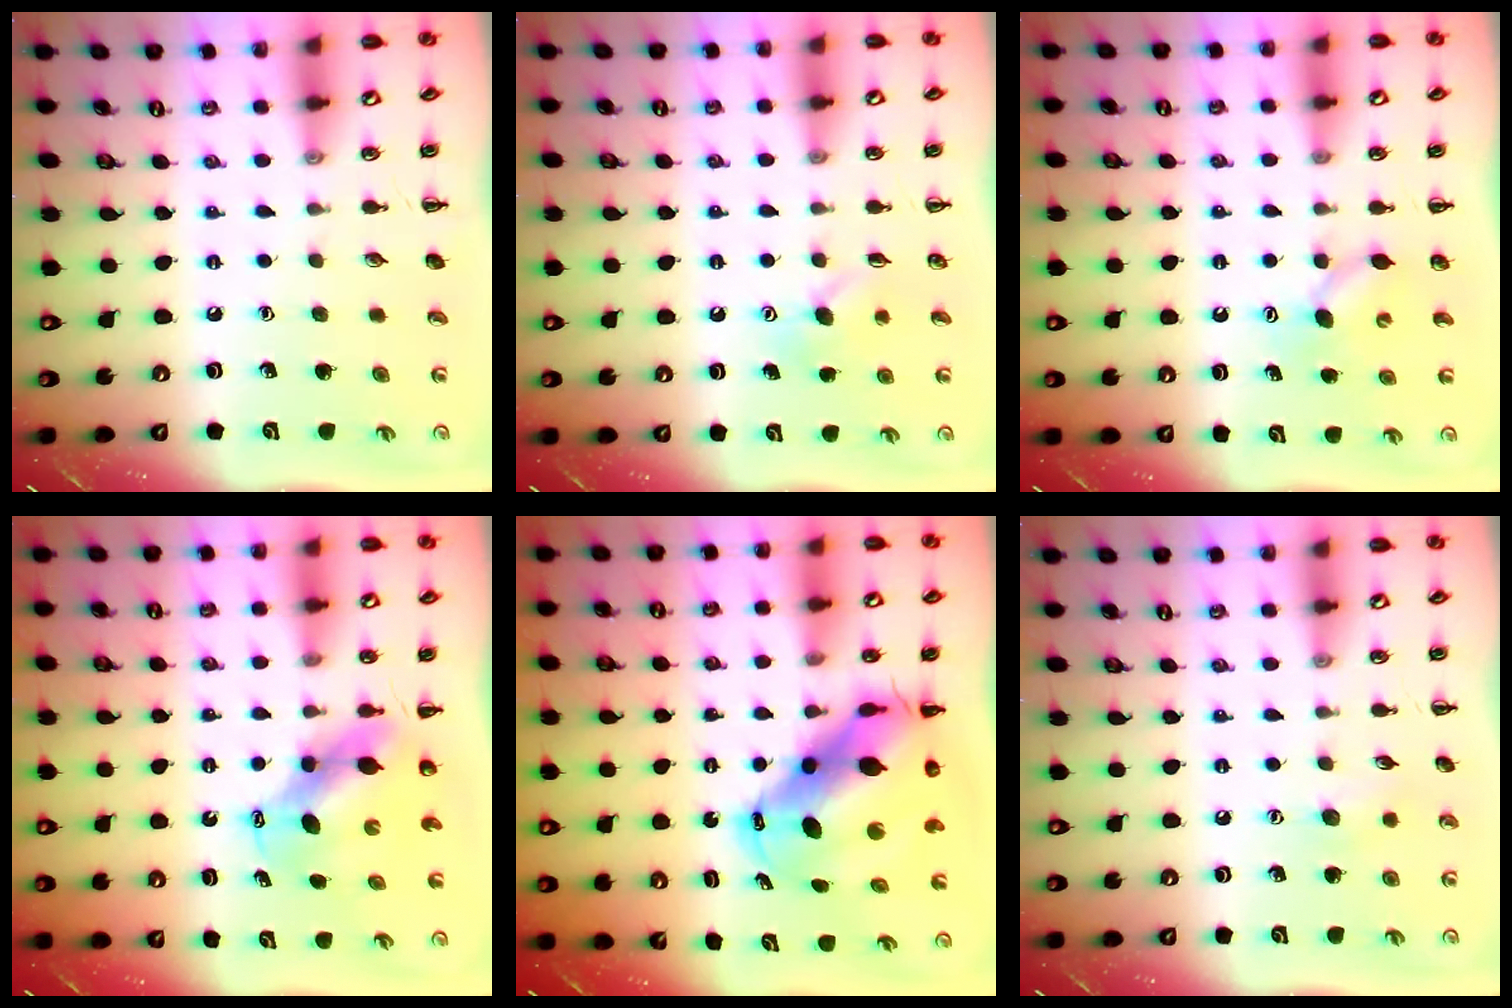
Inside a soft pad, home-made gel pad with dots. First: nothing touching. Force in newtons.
{"total": 4.8, "press": 4.7, "slide": 1.1}
{"total": 4.5, "press": 4.4, "slide": 1.0}
{"total": 7.4, "press": 7.3, "slide": 1.4}
{"total": 13.2, "press": 12.7, "slide": 3.8}
{"total": 5.7, "press": 5.5, "slide": 1.6}